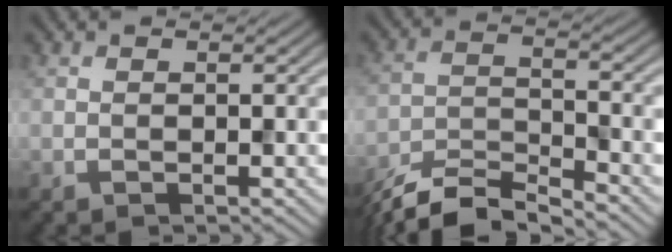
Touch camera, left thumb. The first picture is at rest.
{"total": 8.1, "force": [-7.4, 1.5, 2.8], "torque": [-0.050, -0.006, -0.140]}